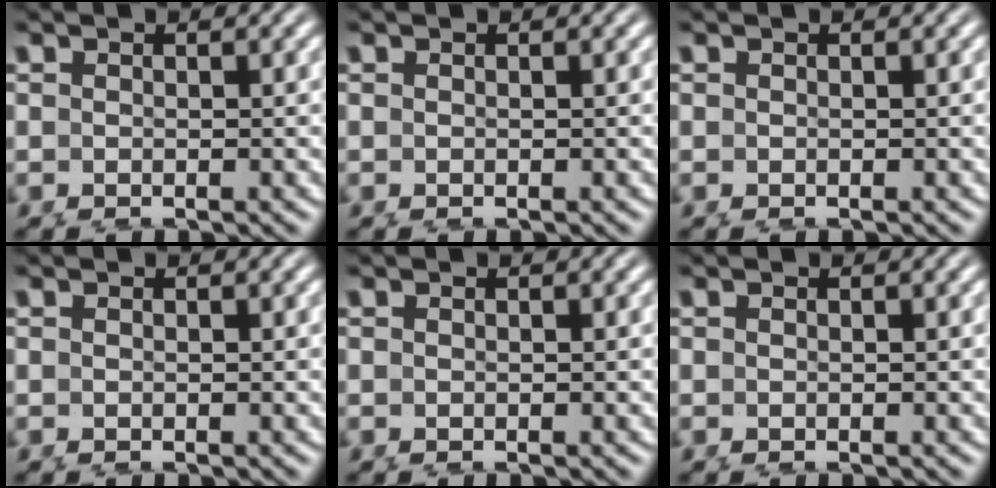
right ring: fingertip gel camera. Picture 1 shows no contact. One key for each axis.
{"total": 0.0}
{"total": 0.0}
{"total": 0.0}
{"total": 0.0}
{"total": 0.0}